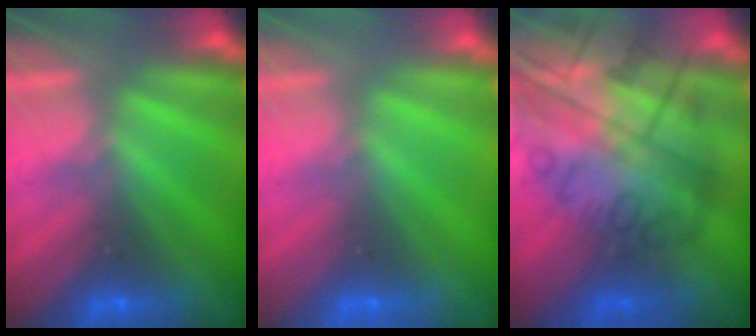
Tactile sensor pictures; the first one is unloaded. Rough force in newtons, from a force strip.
{"total": 1.4}
{"total": 7.5}